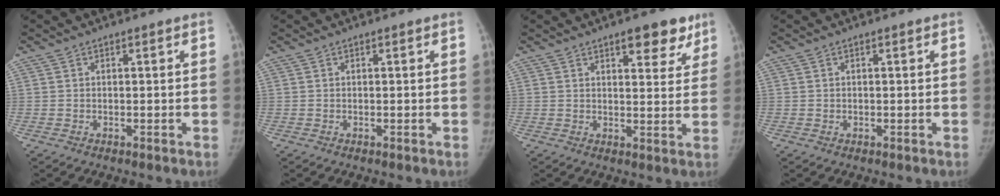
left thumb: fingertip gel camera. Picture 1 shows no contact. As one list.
[{"total": 0.0}, {"total": 8.0, "force": [5.1, 3.4, 5.1], "torque": [-0.034, -0.024, 0.066]}, {"total": 0.0}]